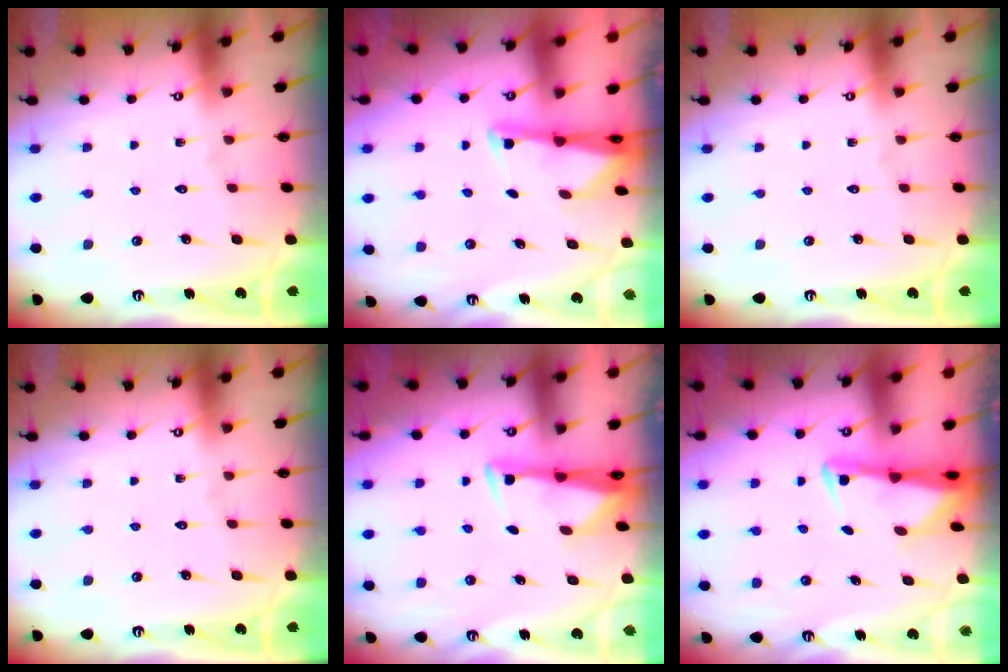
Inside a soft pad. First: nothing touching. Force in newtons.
{"total": 2.1, "press": 2.0, "slide": 0.3}
{"total": 0.0}
{"total": 0.0}
{"total": 3.1, "press": 3.0, "slide": 0.9}
{"total": 3.0, "press": 2.9, "slide": 0.5}